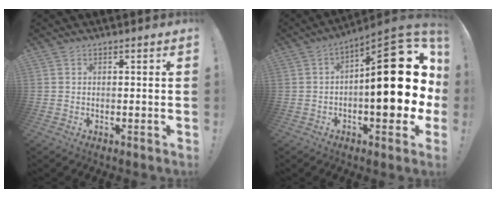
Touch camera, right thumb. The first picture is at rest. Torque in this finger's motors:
{"motor_torque": [1.59, 3.42, 1.70, -1.07, 0.53]}